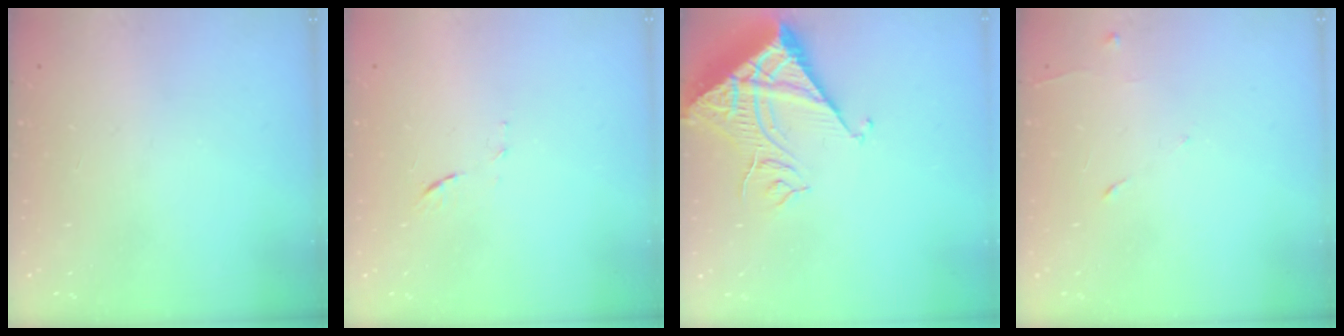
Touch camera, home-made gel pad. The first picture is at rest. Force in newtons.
{"total": 5.0, "press": 5.0, "slide": 0.6}
{"total": 11.6, "press": 11.5, "slide": 1.4}
{"total": 5.1, "press": 5.1, "slide": 0.8}